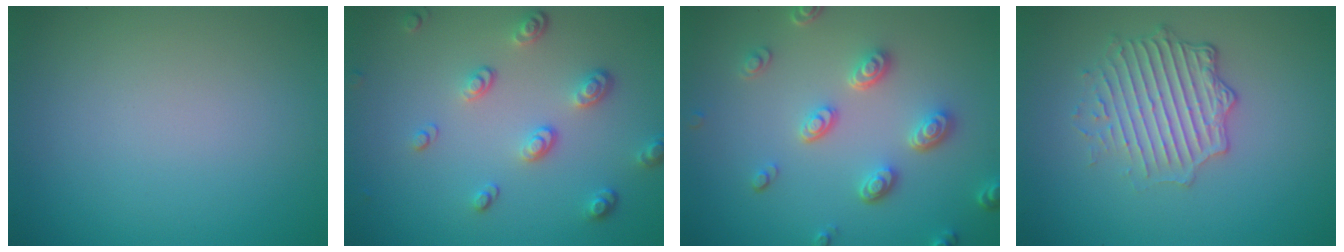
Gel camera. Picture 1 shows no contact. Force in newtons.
{"total": 3.3, "press": 2.6, "slide": 2.0}
{"total": 4.0, "press": 3.3, "slide": 2.3}
{"total": 4.7, "press": 3.5, "slide": 3.1}